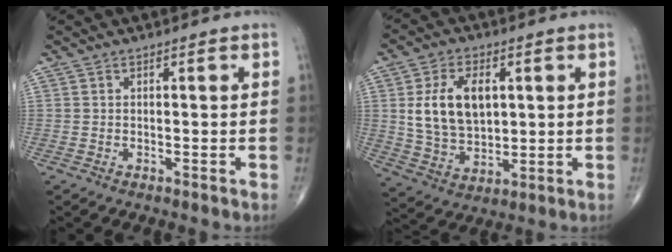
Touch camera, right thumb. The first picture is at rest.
{"total": 12.7, "force": [2.5, 8.1, 9.5], "torque": [-0.154, -0.009, 0.054]}